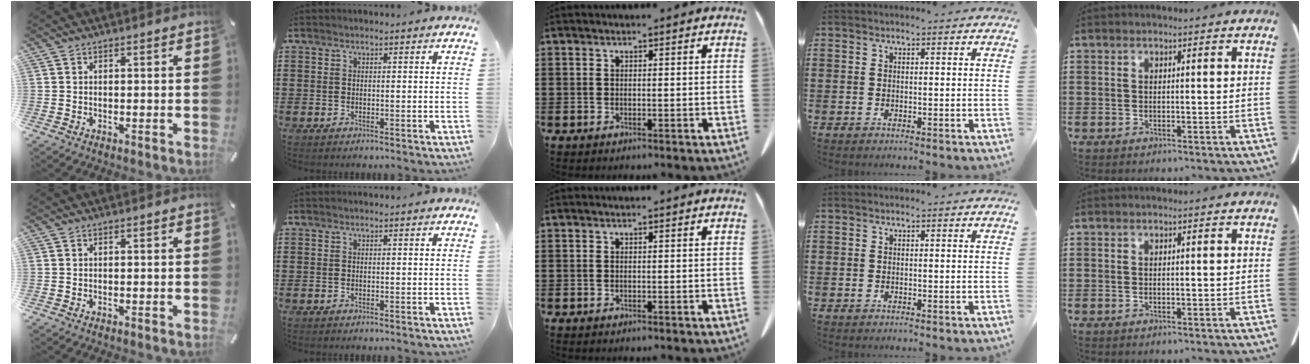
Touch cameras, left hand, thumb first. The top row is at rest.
{}